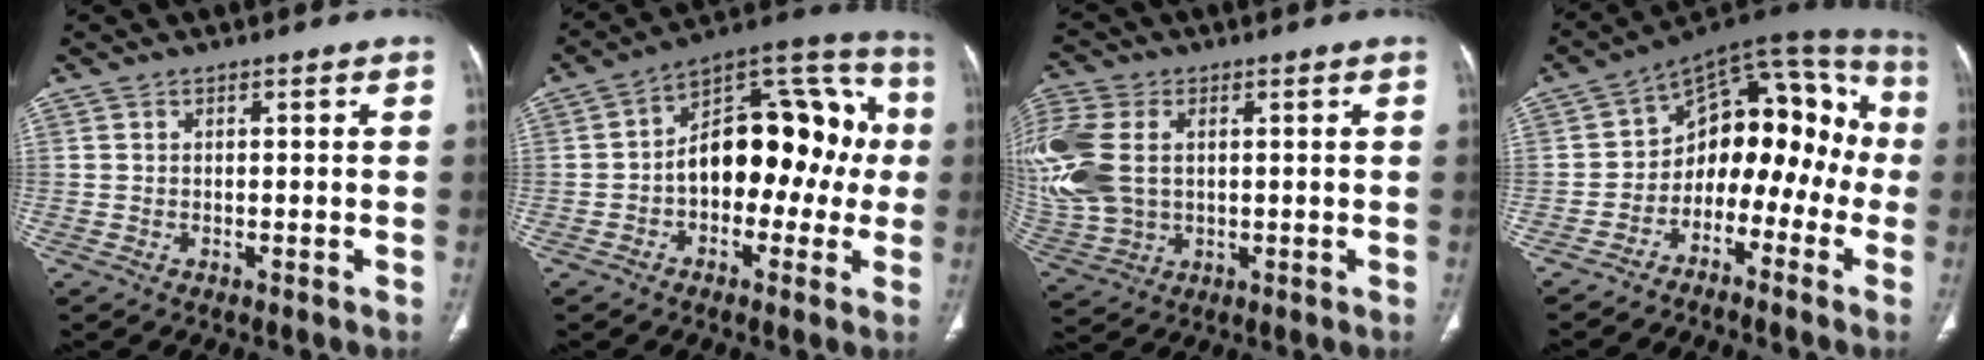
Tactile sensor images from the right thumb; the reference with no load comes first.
{"total": 19.5, "force": [-0.7, 11.9, 15.4], "torque": [-0.177, 0.060, -0.019]}
{"total": 18.5, "force": [2.3, 13.1, 12.9], "torque": [-0.341, 0.006, 0.057]}
{"total": 16.6, "force": [-4.7, 11.2, 11.3], "torque": [-0.090, 0.104, -0.084]}